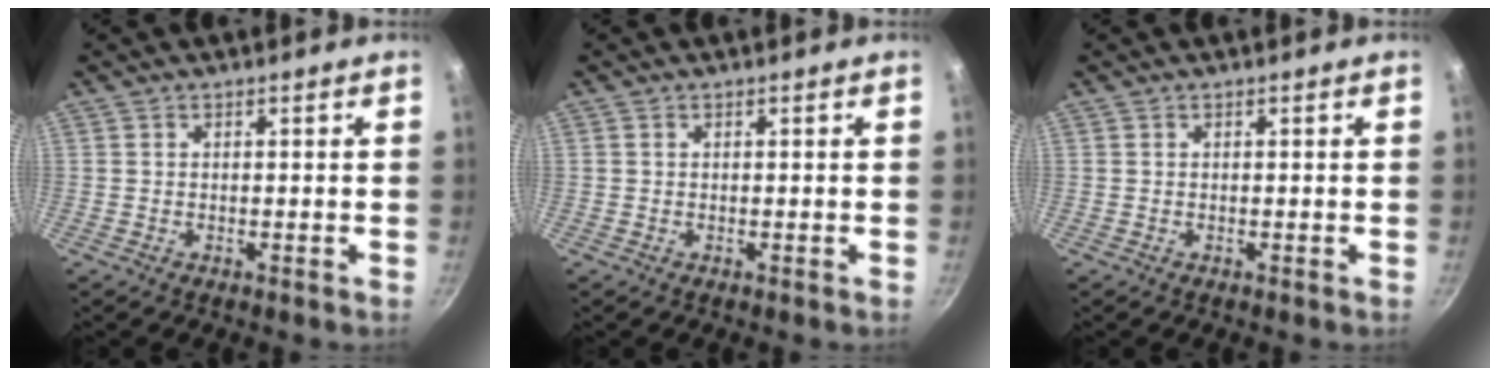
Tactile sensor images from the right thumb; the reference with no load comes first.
{"total": 0.0}
{"total": 0.0}